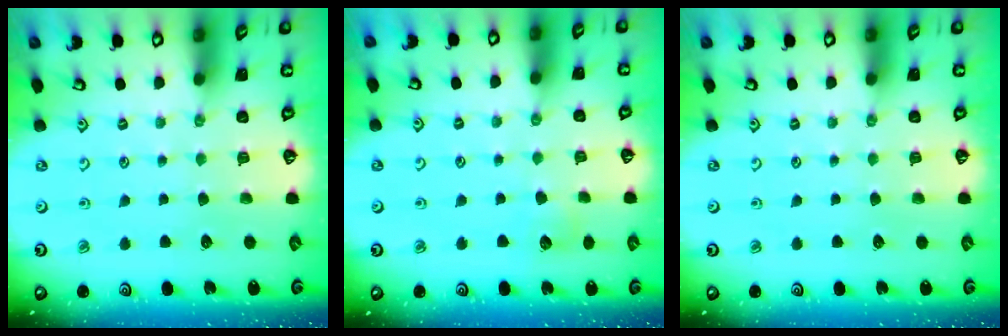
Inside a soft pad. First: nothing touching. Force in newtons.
{"total": 5.0, "press": 5.0, "slide": 0.5}
{"total": 0.0}